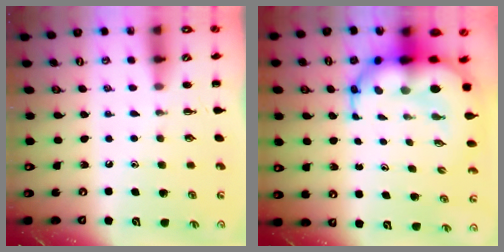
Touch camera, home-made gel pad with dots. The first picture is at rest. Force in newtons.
{"total": 12.4, "press": 12.0, "slide": 3.1}